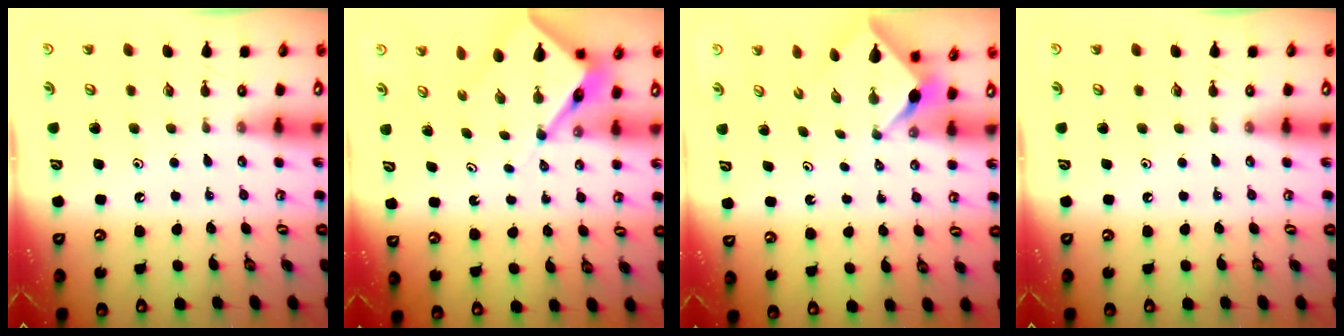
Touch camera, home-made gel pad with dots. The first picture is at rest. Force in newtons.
{"total": 6.8, "press": 6.8, "slide": 0.6}
{"total": 2.3, "press": 2.3, "slide": 0.2}
{"total": 0.0}